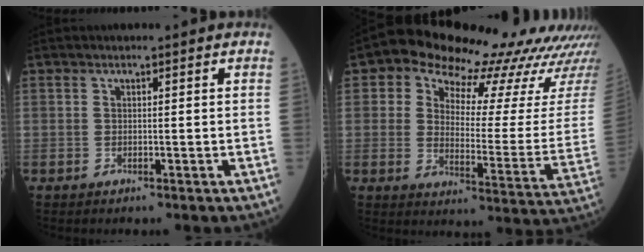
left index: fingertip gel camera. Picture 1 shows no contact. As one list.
[{"total": 23.6, "force": [20.6, 5.5, 10.0], "torque": [-0.136, -0.059, 0.244]}]